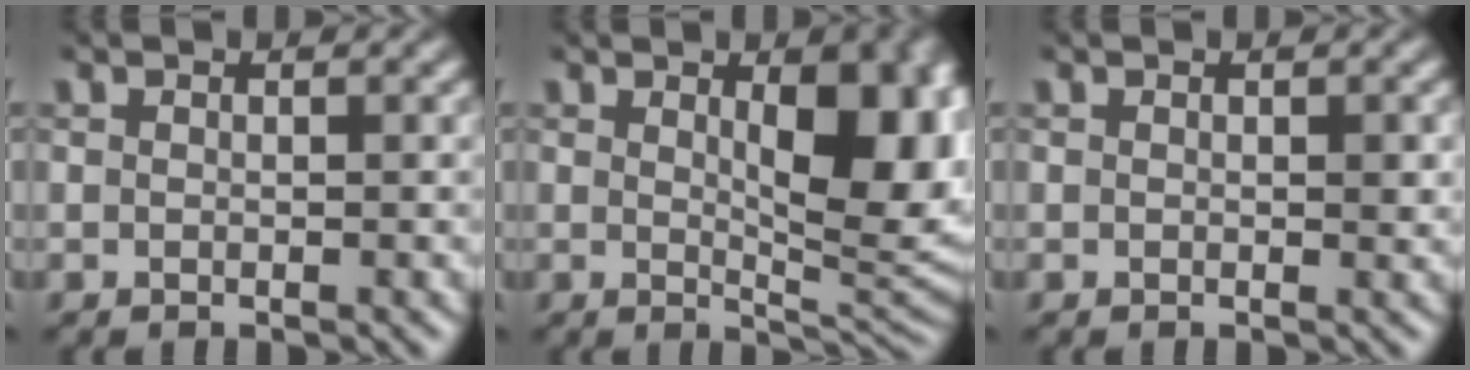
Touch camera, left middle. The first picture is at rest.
{"total": 9.1, "force": [1.7, 3.9, 8.0], "torque": [-0.104, -0.004, 0.034]}
{"total": 0.7, "force": [0.1, 0.4, 0.6], "torque": [-0.005, -0.002, 0.000]}